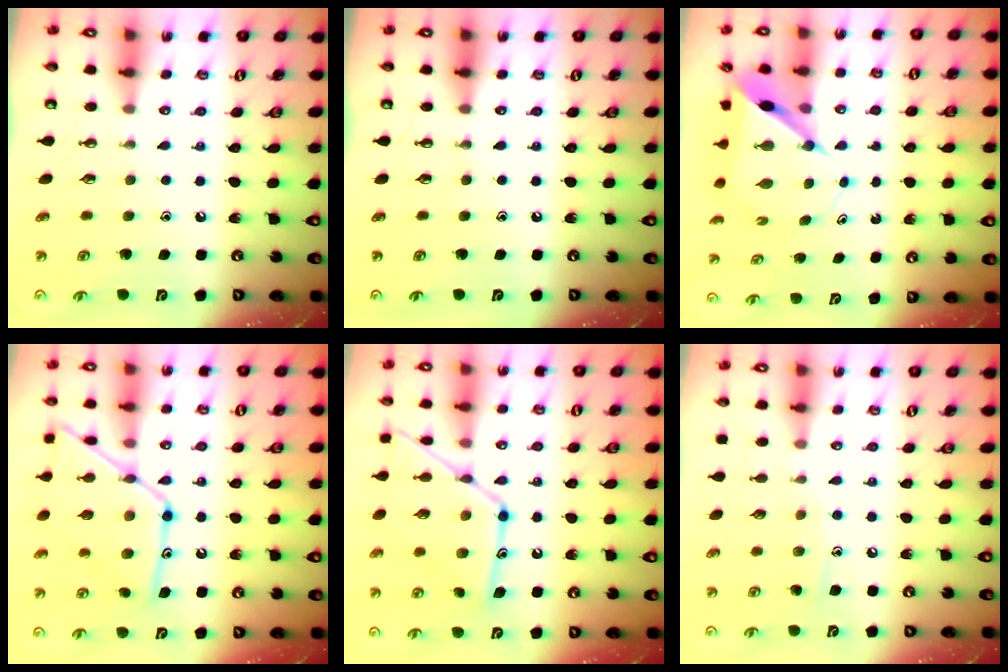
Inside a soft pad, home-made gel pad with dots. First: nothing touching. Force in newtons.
{"total": 0.0}
{"total": 8.4, "press": 8.4, "slide": 0.8}
{"total": 17.8, "press": 17.7, "slide": 1.5}
{"total": 16.5, "press": 16.4, "slide": 1.3}
{"total": 6.3, "press": 6.3, "slide": 0.5}